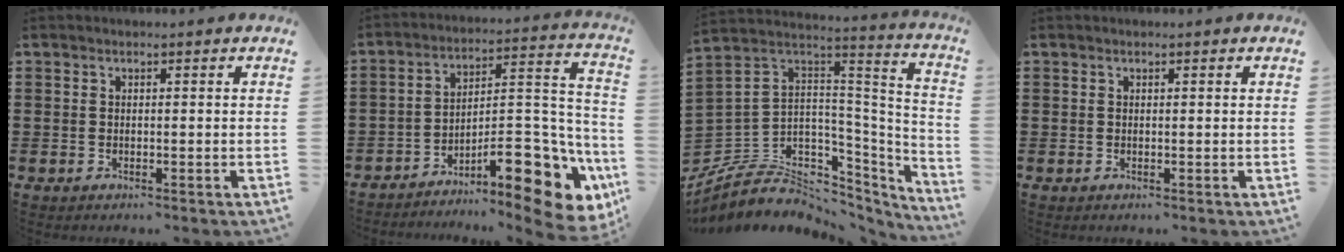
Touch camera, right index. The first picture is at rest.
{"total": 13.8, "force": [-7.8, 4.9, 10.3], "torque": [-0.126, 0.019, -0.129]}
{"total": 6.2, "force": [-2.9, 5.0, 2.2], "torque": [-0.074, -0.026, -0.050]}
{"total": 0.0}